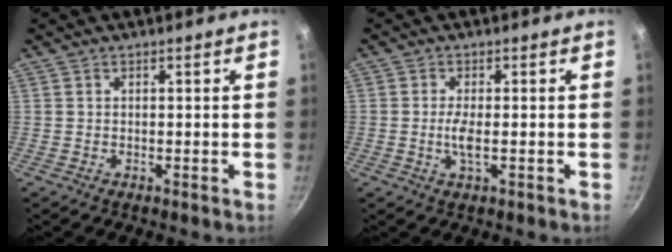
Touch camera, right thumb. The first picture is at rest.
{"total": 3.0, "force": [-0.4, 1.0, 2.8], "torque": [-0.065, -0.005, -0.007]}